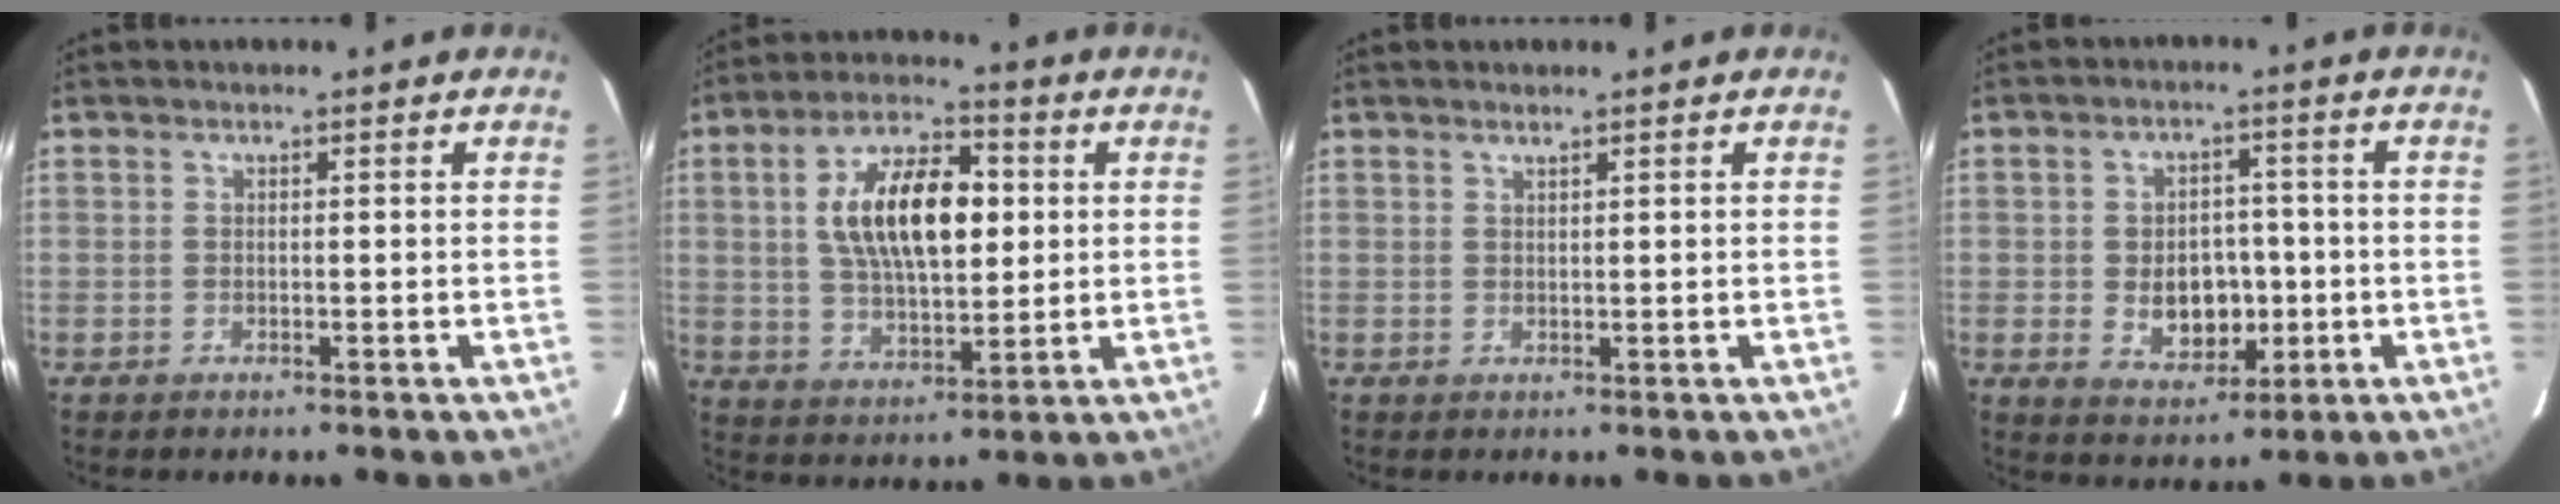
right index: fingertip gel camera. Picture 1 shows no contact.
{"total": 15.2, "force": [2.7, 7.3, 13.1], "torque": [-0.231, 0.020, 0.051]}
{"total": 0.8, "force": [0.7, 0.0, 0.3], "torque": [-0.005, 0.000, 0.012]}
{"total": 8.5, "force": [-1.3, 6.1, 5.8], "torque": [-0.110, 0.004, -0.005]}